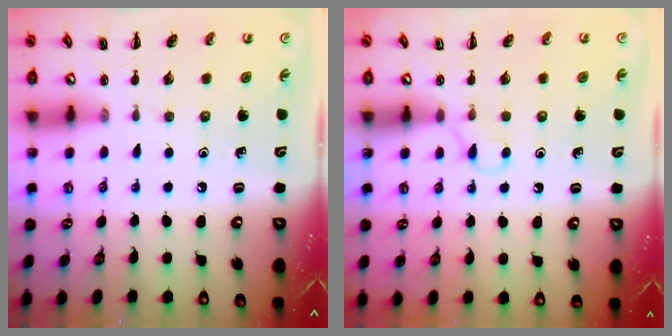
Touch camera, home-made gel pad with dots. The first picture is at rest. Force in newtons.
{"total": 2.6, "press": 2.4, "slide": 0.9}